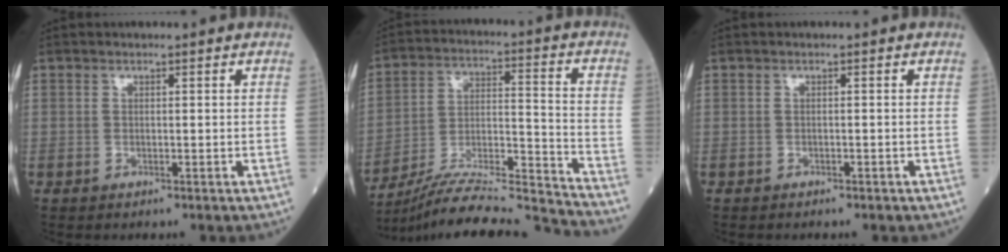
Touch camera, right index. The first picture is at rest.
{"total": 20.9, "force": [-20.0, -1.3, 6.0], "torque": [-0.111, 0.001, -0.321]}
{"total": 1.4, "force": [-1.1, 0.4, 0.7], "torque": [-0.013, -0.002, -0.012]}